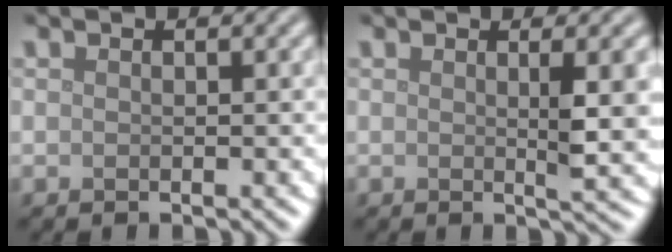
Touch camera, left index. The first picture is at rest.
{"total": 3.7, "force": [0.3, 0.6, 3.7], "torque": [-0.053, -0.004, 0.005]}